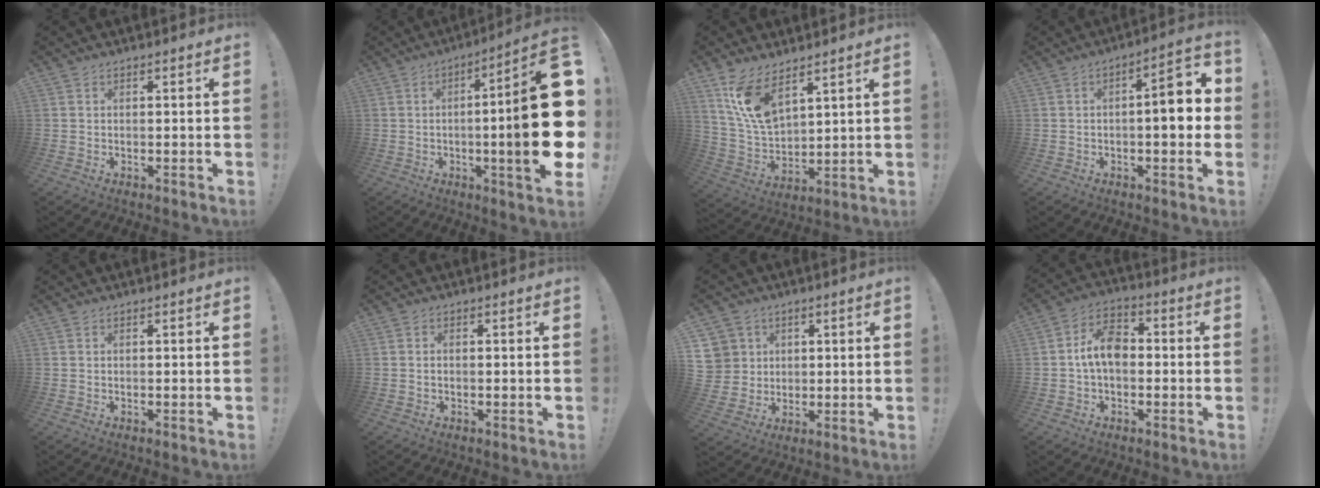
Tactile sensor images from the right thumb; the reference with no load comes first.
{"total": 24.0, "force": [-1.8, 2.7, 23.8], "torque": [-0.345, -0.007, -0.029]}
{"total": 12.9, "force": [8.5, 6.0, 7.6], "torque": [-0.163, -0.043, 0.164]}
{"total": 10.0, "force": [-0.4, 3.3, 9.5], "torque": [-0.114, 0.000, -0.014]}
{"total": 0.0}
{"total": 0.7, "force": [-0.1, 0.5, 0.6], "torque": [-0.014, 0.003, -0.001]}
{"total": 7.3, "force": [2.8, 6.8, 0.7], "torque": [-0.011, -0.017, 0.058]}
{"total": 9.9, "force": [-0.5, 6.4, 7.6], "torque": [-0.131, 0.012, -0.006]}